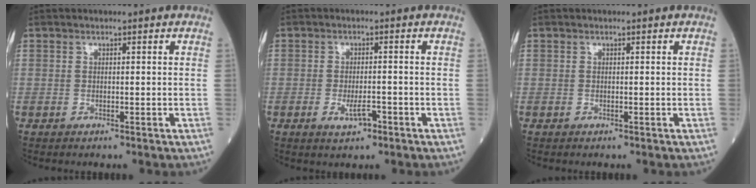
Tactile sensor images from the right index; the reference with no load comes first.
{"total": 3.2, "force": [-1.5, 1.1, 2.6], "torque": [-0.046, 0.000, -0.022]}
{"total": 0.0}